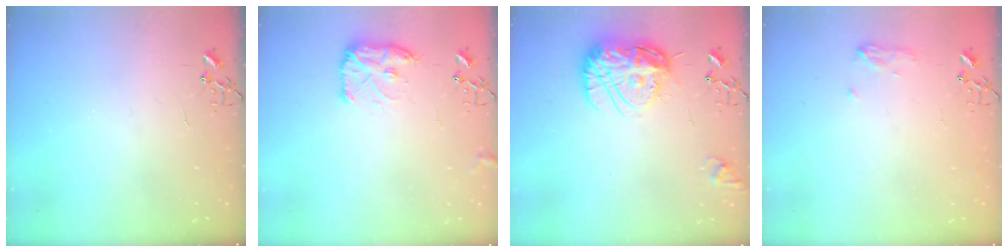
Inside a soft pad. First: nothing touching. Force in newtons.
{"total": 10.8, "press": 10.8, "slide": 0.5}
{"total": 16.3, "press": 16.3, "slide": 1.6}
{"total": 6.5, "press": 6.5, "slide": 0.5}